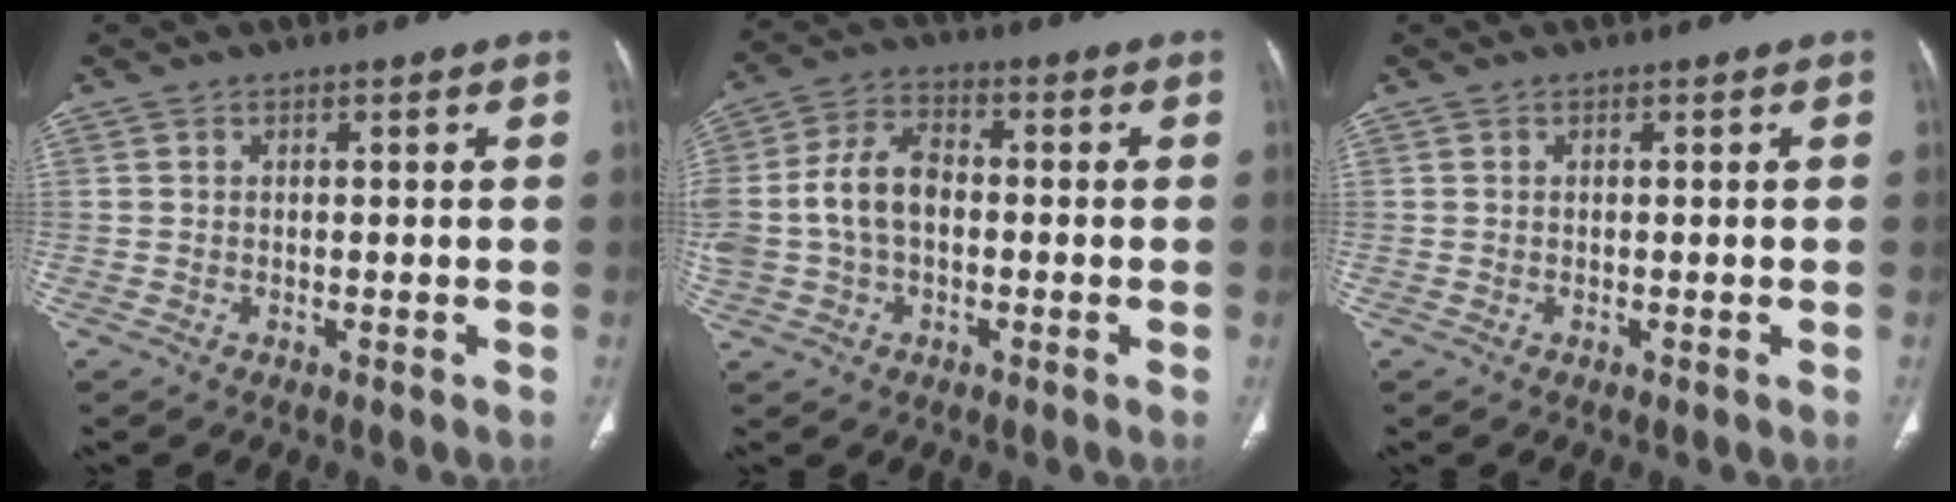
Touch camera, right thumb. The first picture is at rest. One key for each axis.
{"total": 10.7, "fx": -0.7, "fy": 7.2, "fz": 7.9, "tx": -0.156, "ty": 0.033, "tz": -0.020}
{"total": 0.0}